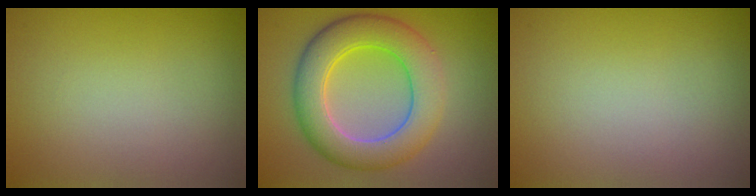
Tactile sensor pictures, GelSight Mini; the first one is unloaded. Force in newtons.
{"total": 7.3, "press": 7.3, "slide": 0.1}
{"total": 0.0}